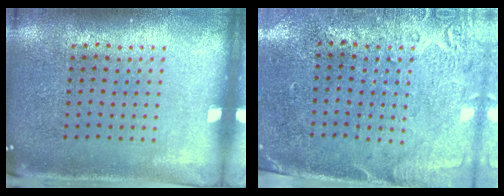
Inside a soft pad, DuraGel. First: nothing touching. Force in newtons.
{"total": 2.7, "press": 2.3, "slide": 1.4}